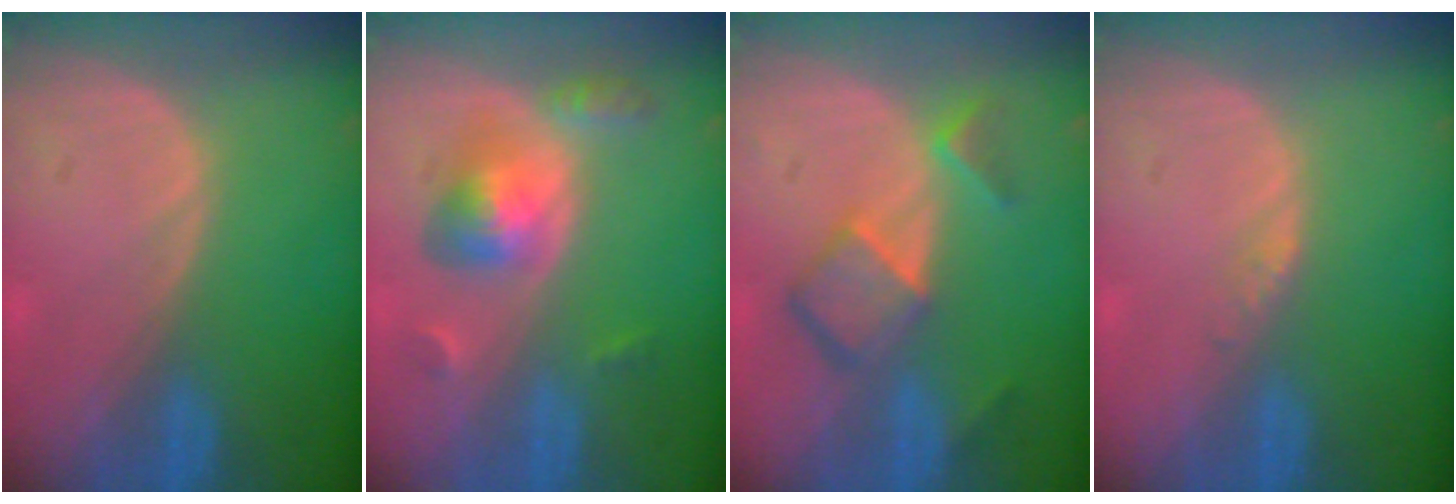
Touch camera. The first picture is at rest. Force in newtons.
{"total": 6.0, "press": 5.7, "slide": 1.9}
{"total": 7.0, "press": 6.0, "slide": 3.5}
{"total": 1.1, "press": 1.1, "slide": 0.1}